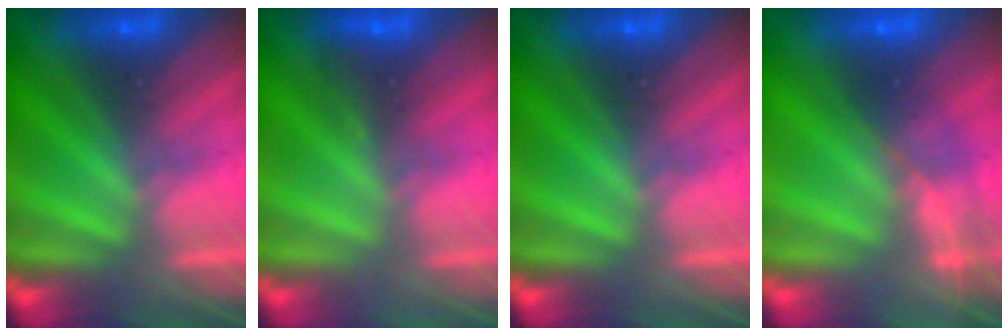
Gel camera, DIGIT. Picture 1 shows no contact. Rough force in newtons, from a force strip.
{"total": 2.9}
{"total": 0.0}
{"total": 1.6}